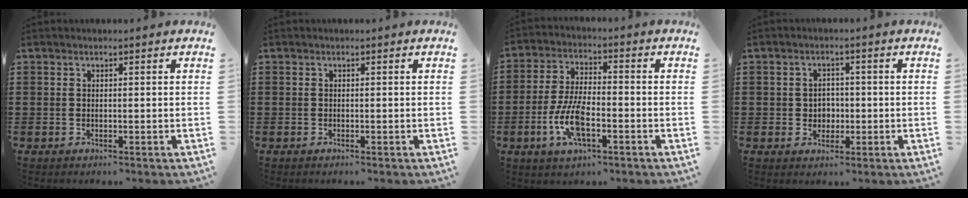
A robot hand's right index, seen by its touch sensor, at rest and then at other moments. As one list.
[{"total": 0.0}, {"total": 8.7, "force": [-3.0, 3.5, 7.4], "torque": [-0.170, -0.010, -0.059]}, {"total": 2.7, "force": [-0.2, 2.6, 0.9], "torque": [-0.018, 0.005, -0.011]}]